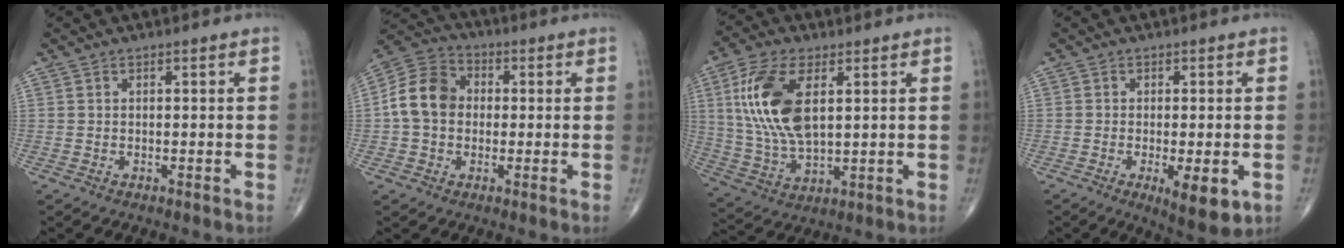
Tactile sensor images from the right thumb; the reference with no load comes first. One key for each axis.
{"total": 10.3, "fx": 0.1, "fy": 8.2, "fz": 6.2, "tx": -0.105, "ty": 0.029, "tz": -0.011}
{"total": 15.5, "fx": 4.0, "fy": 7.5, "fz": 13.0, "tx": -0.268, "ty": -0.009, "tz": 0.082}
{"total": 7.5, "fx": -2.4, "fy": 2.4, "fz": 6.7, "tx": -0.096, "ty": -0.017, "tz": -0.032}